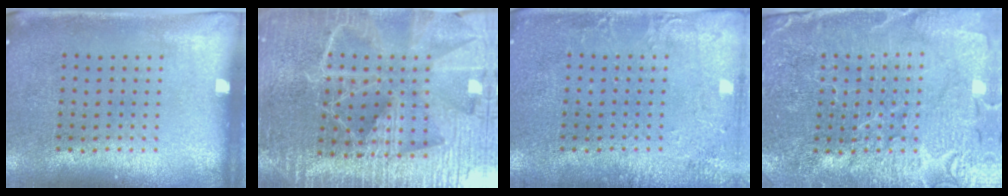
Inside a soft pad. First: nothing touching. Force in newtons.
{"total": 6.2, "press": 5.4, "slide": 3.0}
{"total": 2.1, "press": 2.1, "slide": 0.1}
{"total": 4.1, "press": 4.0, "slide": 1.2}